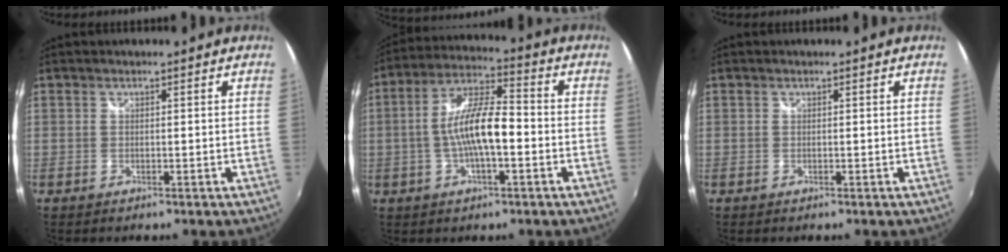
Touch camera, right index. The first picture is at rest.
{"total": 11.4, "force": [-2.1, 3.1, 10.8], "torque": [-0.213, 0.010, -0.041]}
{"total": 0.0}